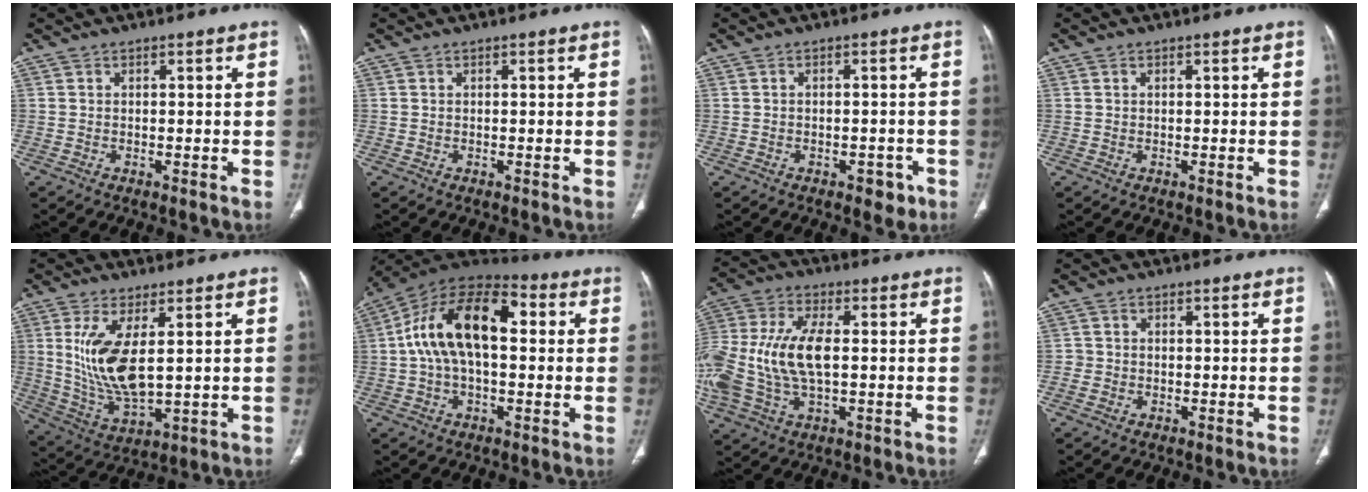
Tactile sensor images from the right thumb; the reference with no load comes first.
{"total": 0.0}
{"total": 3.3, "force": [-1.8, 2.0, 1.9], "torque": [-0.009, 0.008, -0.019]}
{"total": 0.0}
{"total": 12.4, "force": [2.6, 5.0, 11.1], "torque": [-0.226, -0.025, 0.068]}
{"total": 18.9, "force": [2.2, 11.6, 14.8], "torque": [-0.240, 0.047, 0.029]}
{"total": 18.9, "force": [-0.3, 9.8, 16.1], "torque": [-0.386, 0.005, -0.004]}
{"total": 1.5, "force": [-0.2, 1.4, 0.2], "torque": [0.004, 0.006, -0.005]}